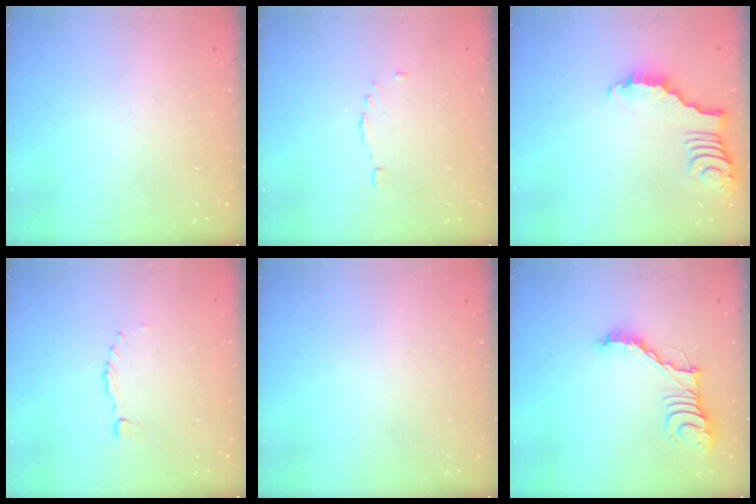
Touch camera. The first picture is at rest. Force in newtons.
{"total": 2.7, "press": 2.6, "slide": 0.8}
{"total": 2.3, "press": 2.3, "slide": 0.3}
{"total": 0.0}
{"total": 0.0}
{"total": 13.4, "press": 13.4, "slide": 0.3}